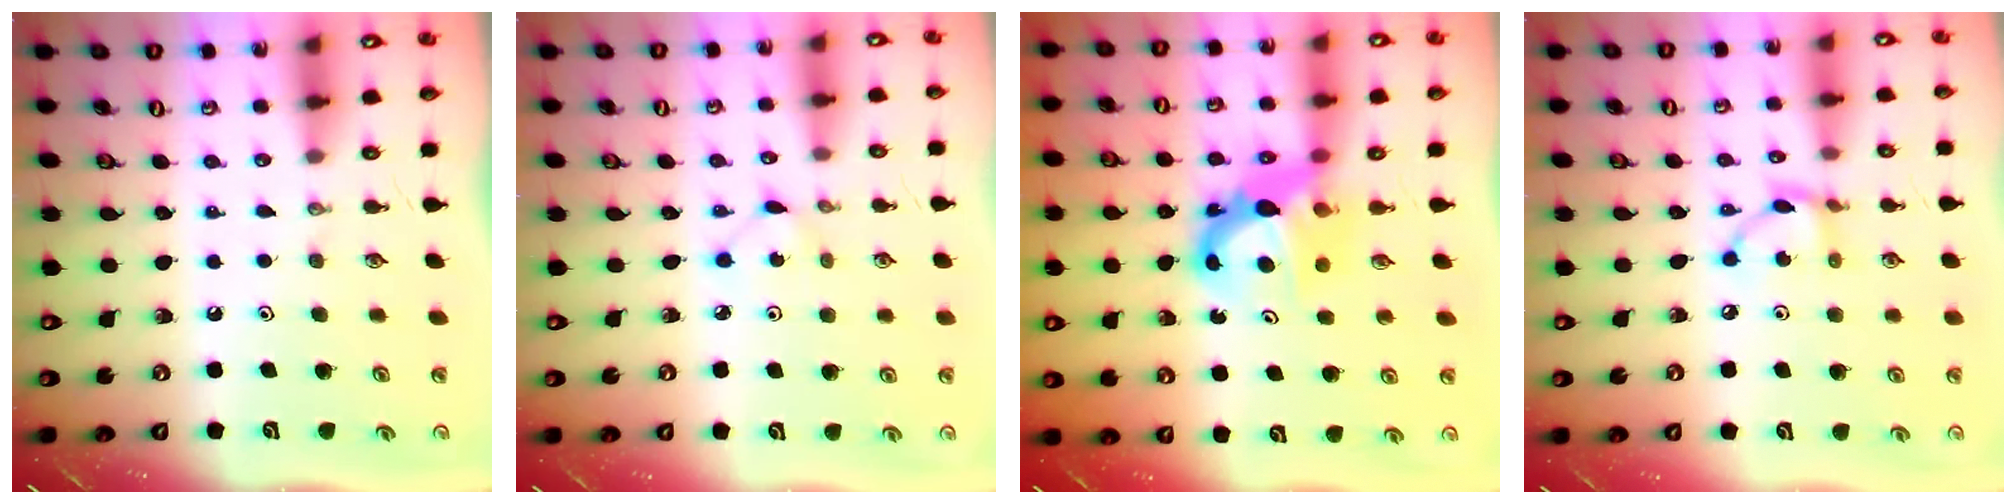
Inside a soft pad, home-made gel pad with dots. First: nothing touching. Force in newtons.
{"total": 2.4, "press": 2.4, "slide": 0.3}
{"total": 8.4, "press": 8.4, "slide": 0.9}
{"total": 5.9, "press": 5.9, "slide": 0.2}